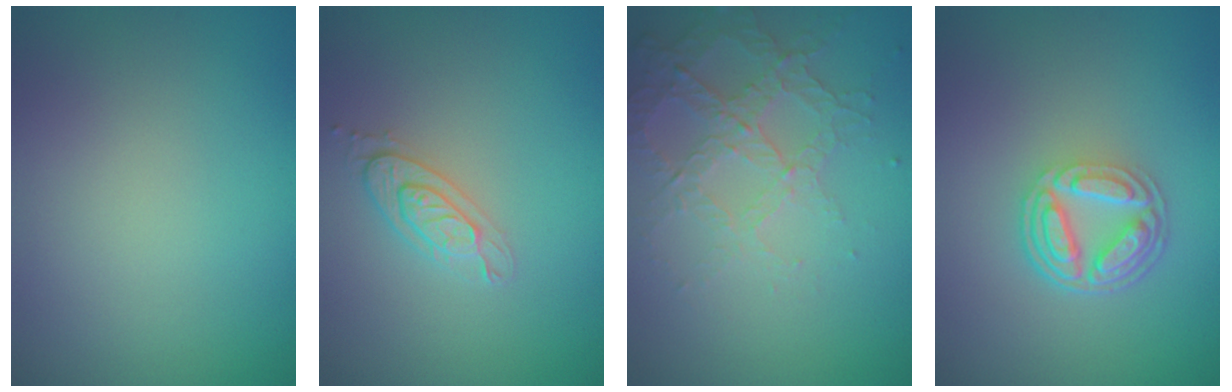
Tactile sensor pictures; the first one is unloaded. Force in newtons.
{"total": 2.0, "press": 1.9, "slide": 0.4}
{"total": 4.1, "press": 2.9, "slide": 3.0}
{"total": 4.4, "press": 3.3, "slide": 2.9}